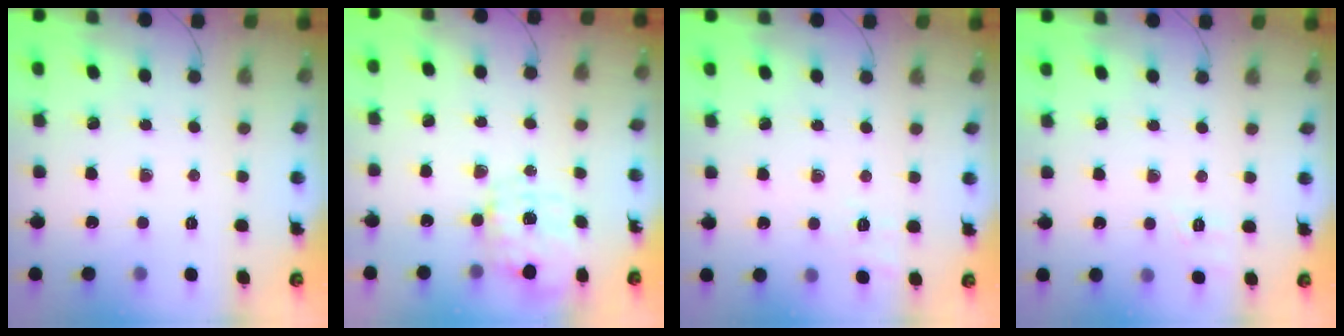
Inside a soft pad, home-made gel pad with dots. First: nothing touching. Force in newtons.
{"total": 3.8, "press": 3.7, "slide": 0.9}
{"total": 2.2, "press": 1.3, "slide": 1.8}
{"total": 7.6, "press": 7.4, "slide": 1.9}